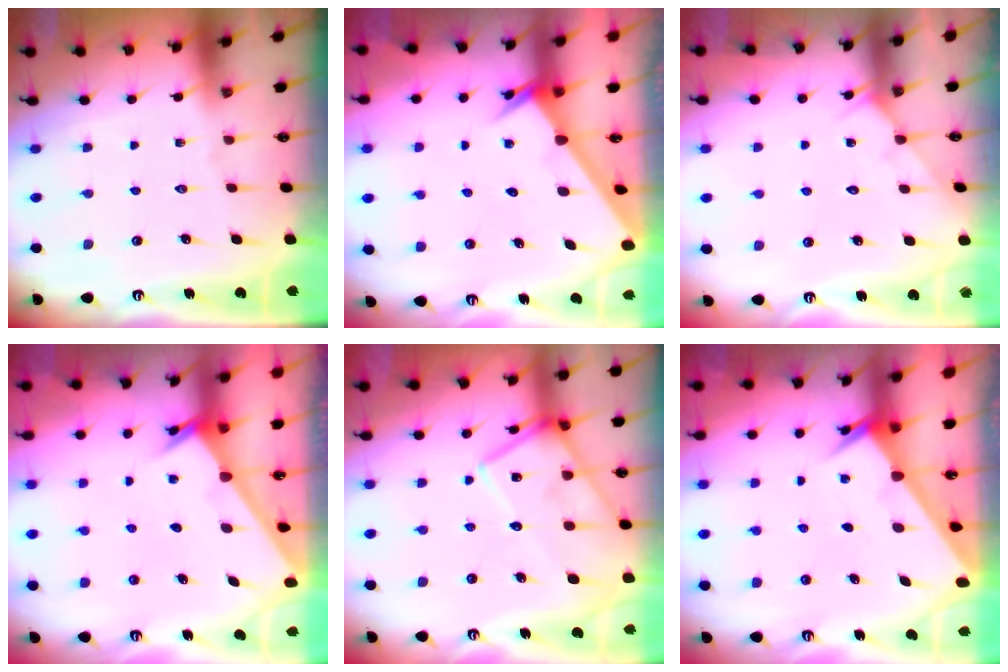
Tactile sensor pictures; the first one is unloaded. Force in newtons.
{"total": 2.5, "press": 2.5, "slide": 0.2}
{"total": 4.7, "press": 4.7, "slide": 0.6}
{"total": 2.4, "press": 2.4, "slide": 0.2}
{"total": 16.1, "press": 16.0, "slide": 1.1}
{"total": 2.0, "press": 2.0, "slide": 0.1}